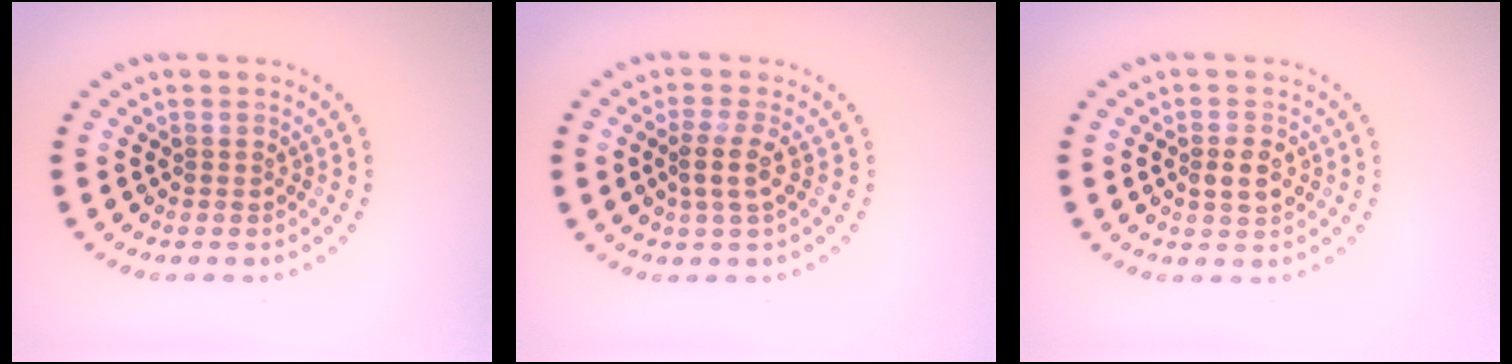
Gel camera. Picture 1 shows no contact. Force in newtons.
{"total": 2.2, "press": 1.7, "slide": 1.4}
{"total": 2.0, "press": 2.0, "slide": 0.1}